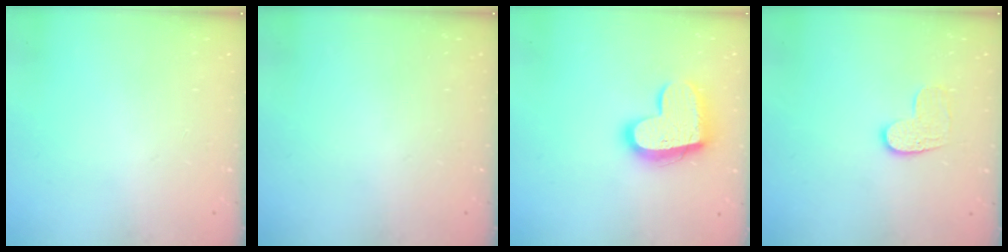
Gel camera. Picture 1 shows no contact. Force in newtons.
{"total": 0.0}
{"total": 16.3, "press": 16.3, "slide": 1.3}
{"total": 7.0, "press": 7.0, "slide": 0.2}